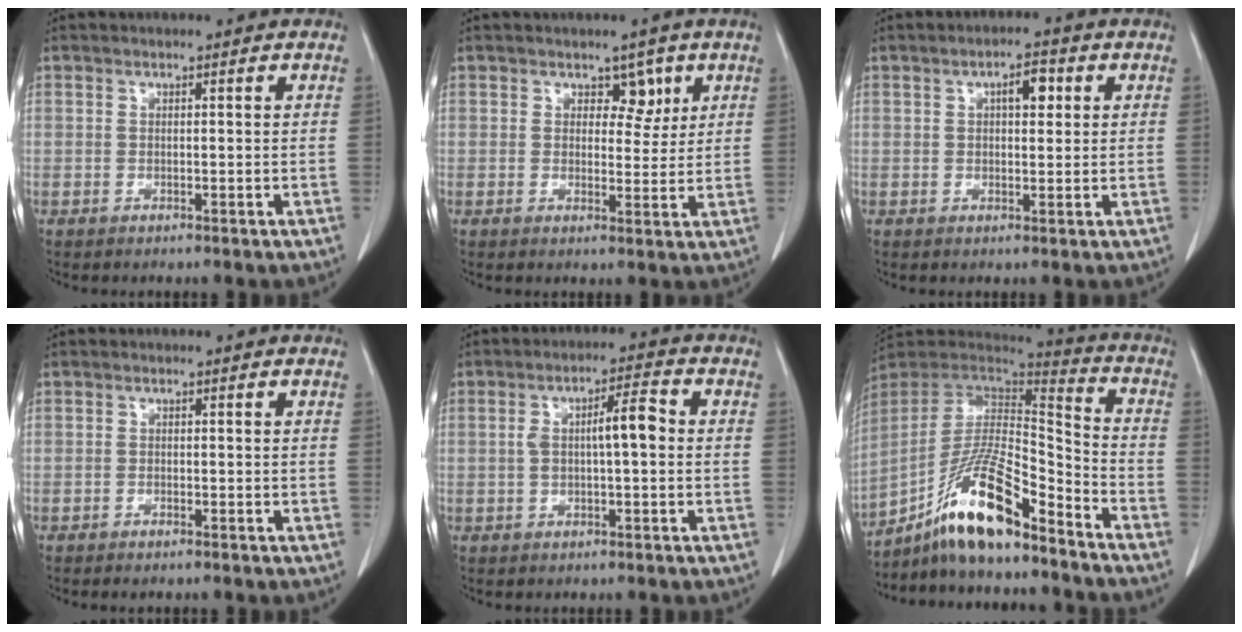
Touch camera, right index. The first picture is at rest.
{"total": 3.5, "force": [1.9, 2.2, 2.0], "torque": [-0.013, 0.001, 0.026]}
{"total": 3.7, "force": [1.2, 1.5, 3.2], "torque": [-0.050, 0.009, 0.015]}
{"total": 0.6, "force": [-0.5, 0.1, 0.3], "torque": [-0.009, -0.001, -0.007]}
{"total": 5.9, "force": [0.4, 1.3, 5.8], "torque": [-0.103, 0.025, 0.010]}
{"total": 16.0, "force": [-11.2, 2.8, 11.1], "torque": [-0.210, 0.010, -0.200]}